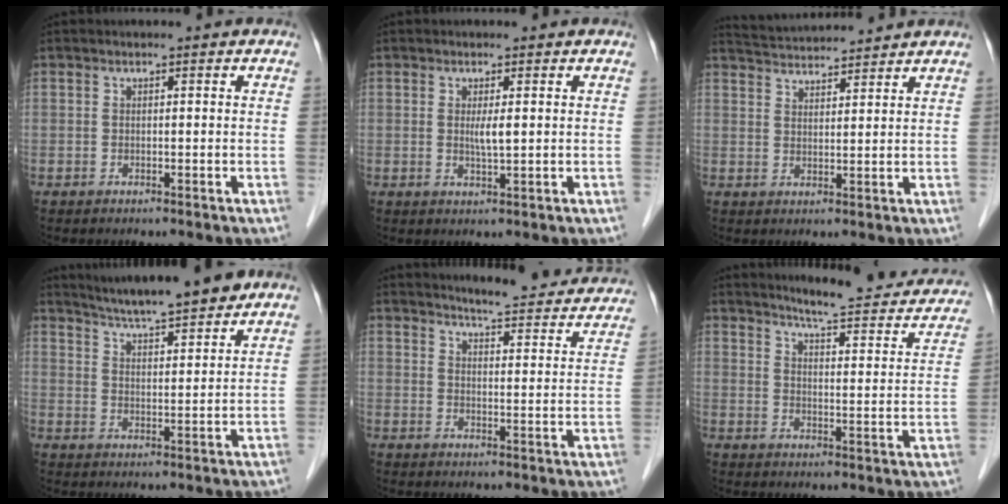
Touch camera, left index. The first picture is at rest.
{"total": 2.2, "force": [0.4, 0.1, 2.2], "torque": [-0.044, -0.003, 0.008]}
{"total": 8.3, "force": [8.1, -0.1, 1.7], "torque": [-0.040, 0.030, 0.129]}
{"total": 12.1, "force": [10.6, 0.5, 5.8], "torque": [-0.092, 0.011, 0.159]}
{"total": 16.4, "force": [15.4, 2.1, 5.2], "torque": [-0.054, -0.044, 0.172]}
{"total": 17.3, "force": [15.3, 2.5, 7.6], "torque": [-0.087, -0.034, 0.180]}